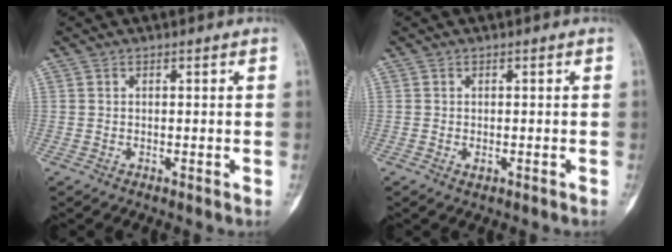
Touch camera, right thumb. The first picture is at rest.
{"total": 0.9, "force": [-0.3, 0.5, 0.6], "torque": [-0.004, -0.001, -0.004]}